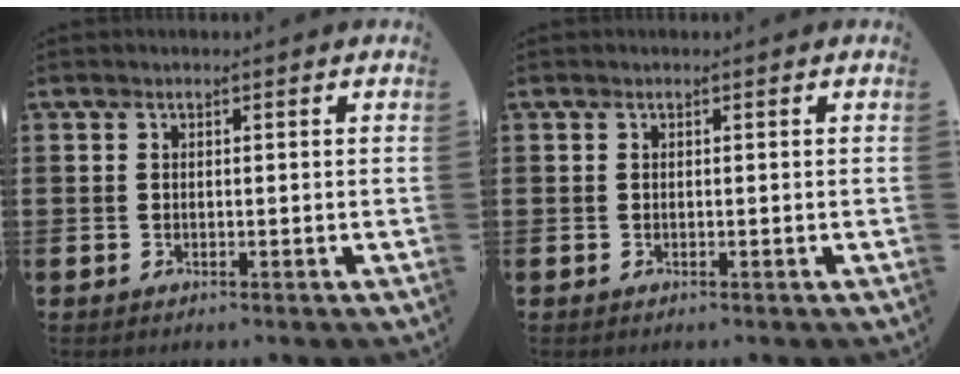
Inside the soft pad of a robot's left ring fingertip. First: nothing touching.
{"total": 0.0}